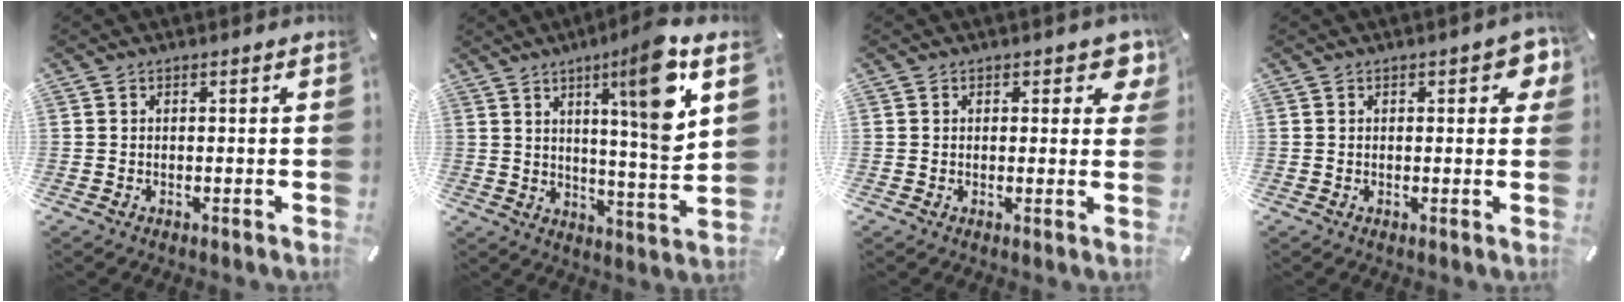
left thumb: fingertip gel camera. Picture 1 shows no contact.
{"total": 15.2, "force": [6.9, 2.1, 13.4], "torque": [-0.192, -0.039, 0.095]}
{"total": 4.0, "force": [2.0, 2.1, 2.8], "torque": [-0.021, -0.009, 0.027]}
{"total": 4.0, "force": [1.2, 1.9, 3.3], "torque": [-0.043, 0.000, 0.016]}